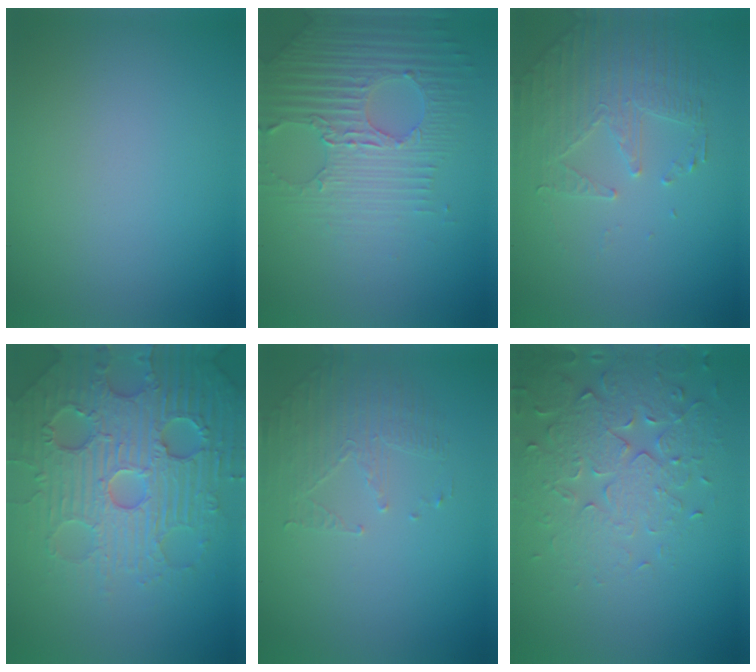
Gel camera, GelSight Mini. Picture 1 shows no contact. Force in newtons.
{"total": 4.8, "press": 4.4, "slide": 2.0}
{"total": 2.5, "press": 2.2, "slide": 1.2}
{"total": 7.8, "press": 7.7, "slide": 1.7}
{"total": 1.8, "press": 1.1, "slide": 1.4}
{"total": 4.6, "press": 4.5, "slide": 1.1}